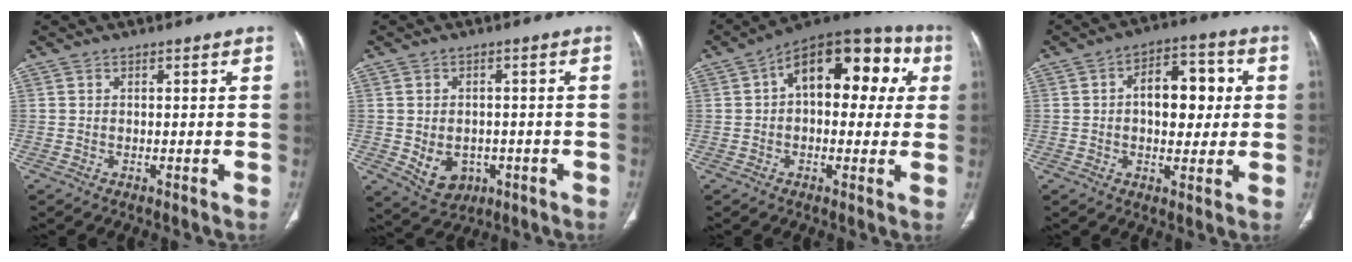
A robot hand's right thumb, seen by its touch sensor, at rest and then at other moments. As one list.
[{"total": 6.9, "force": [-1.7, 5.4, 3.9], "torque": [-0.045, 0.009, -0.007]}, {"total": 18.4, "force": [4.3, 10.3, 14.6], "torque": [-0.154, 0.039, 0.049]}, {"total": 8.8, "force": [1.2, 5.1, 7.1], "torque": [-0.078, 0.008, 0.019]}]